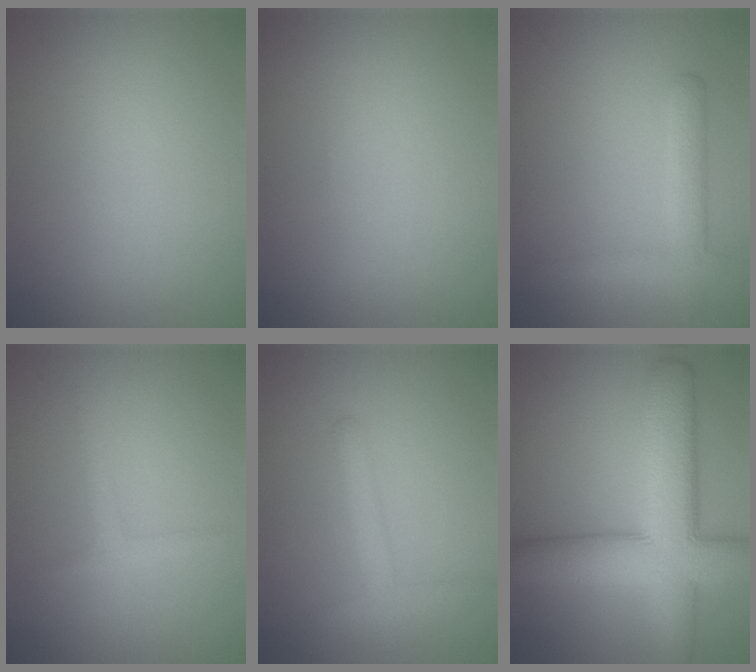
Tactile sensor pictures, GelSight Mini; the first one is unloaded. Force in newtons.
{"total": 0.0}
{"total": 2.9, "press": 2.9, "slide": 0.2}
{"total": 1.4, "press": 1.4, "slide": 0.1}
{"total": 2.1, "press": 2.1, "slide": 0.1}
{"total": 10.5, "press": 10.4, "slide": 0.6}